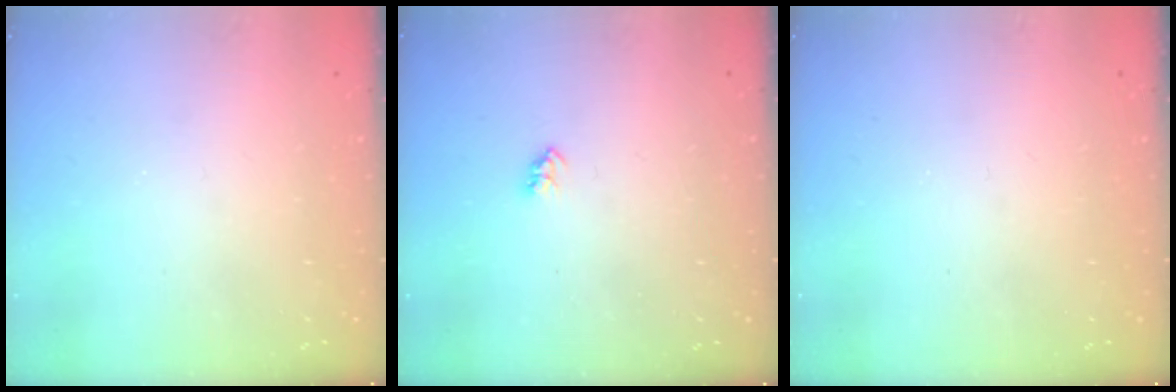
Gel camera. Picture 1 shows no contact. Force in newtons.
{"total": 2.3, "press": 2.2, "slide": 0.4}
{"total": 0.0}